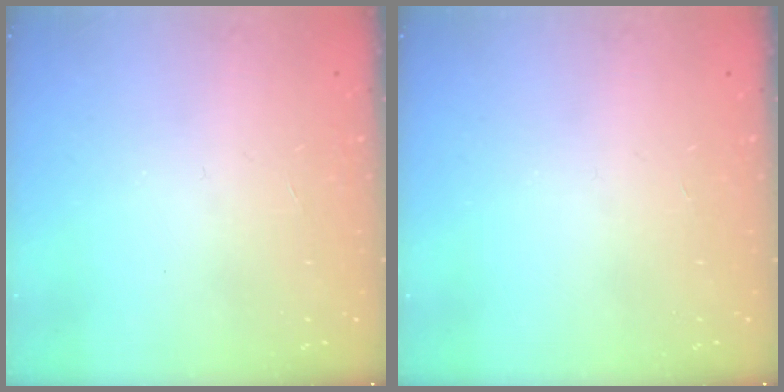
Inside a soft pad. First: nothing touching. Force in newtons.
{"total": 0.0}